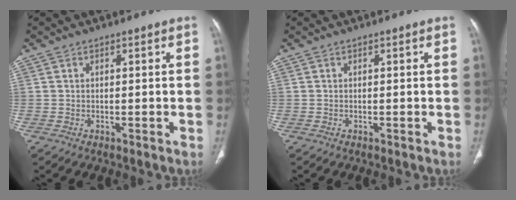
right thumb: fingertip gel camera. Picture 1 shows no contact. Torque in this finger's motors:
{"motor_torque": [0.03, -0.14, 0.33, 0.15, 0.03]}